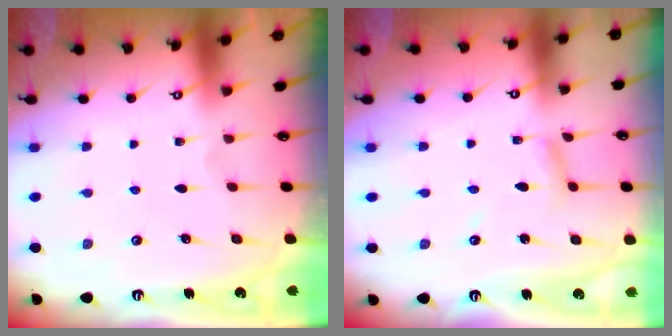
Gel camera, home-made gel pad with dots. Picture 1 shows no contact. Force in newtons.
{"total": 4.1, "press": 4.1, "slide": 0.4}